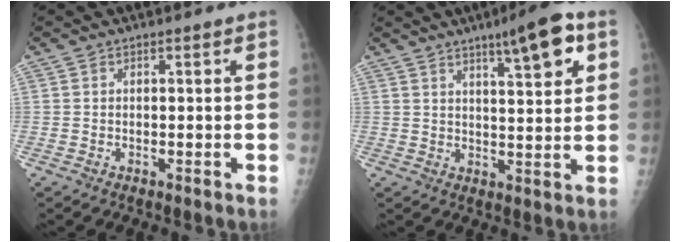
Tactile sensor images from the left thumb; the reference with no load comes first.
{"total": 10.0, "force": [5.2, 2.0, 8.3], "torque": [-0.112, -0.018, 0.076]}